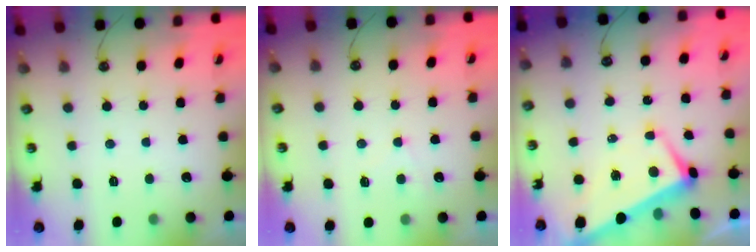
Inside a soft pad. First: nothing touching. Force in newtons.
{"total": 1.8, "press": 1.7, "slide": 0.4}
{"total": 1.7, "press": 1.4, "slide": 1.0}